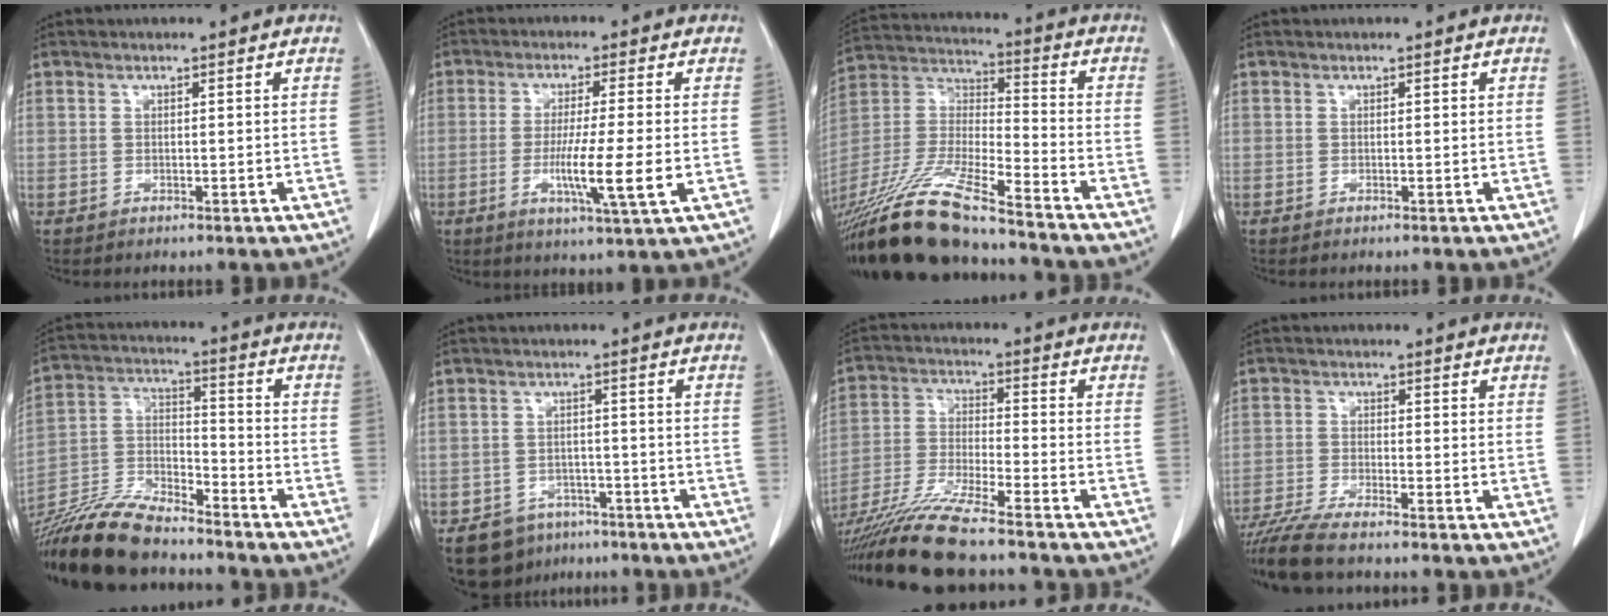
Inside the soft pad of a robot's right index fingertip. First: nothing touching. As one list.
[{"total": 8.7, "force": [-1.7, -0.5, 8.5], "torque": [-0.145, -0.023, -0.032]}, {"total": 20.8, "force": [-17.0, 1.9, 11.8], "torque": [-0.274, -0.035, -0.321]}, {"total": 0.0}, {"total": 16.8, "force": [-14.9, 3.4, 7.1], "torque": [-0.145, -0.003, -0.276]}, {"total": 7.3, "force": [-5.1, 5.1, 1.6], "torque": [-0.020, 0.008, -0.071]}, {"total": 16.7, "force": [-14.0, 0.7, 9.1], "torque": [-0.191, -0.039, -0.253]}, {"total": 8.1, "force": [-7.2, -0.3, 3.8], "torque": [-0.062, -0.021, -0.128]}]